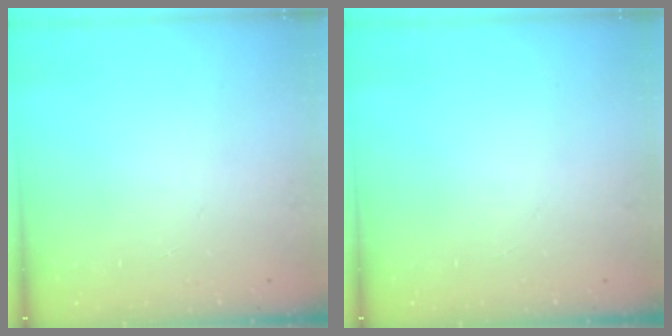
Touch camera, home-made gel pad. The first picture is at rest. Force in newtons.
{"total": 0.0}